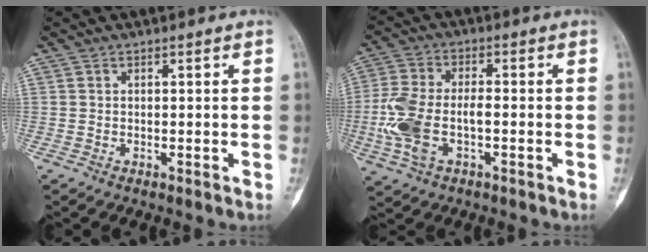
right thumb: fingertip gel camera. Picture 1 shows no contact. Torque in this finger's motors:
{"motor_torque": [-0.13, 0.79, 0.55, 0.46, 0.28]}